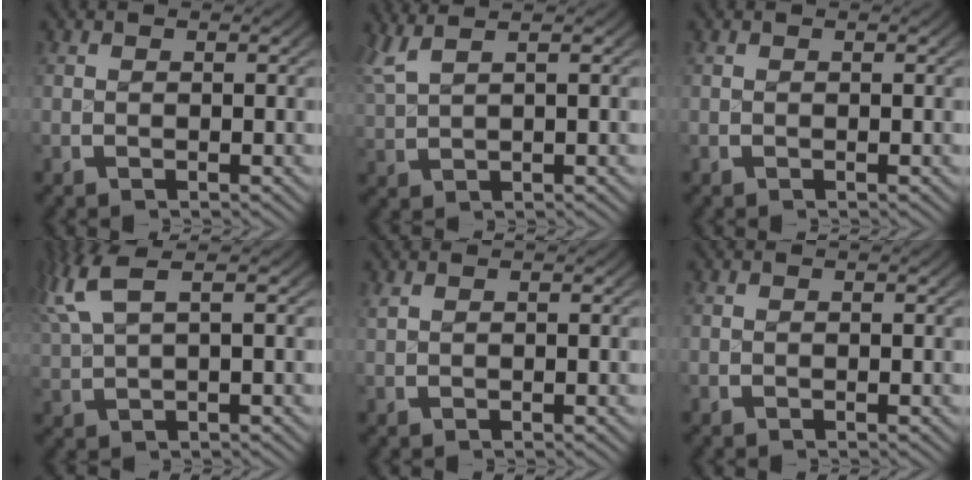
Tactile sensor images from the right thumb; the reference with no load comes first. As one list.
[{"total": 3.0, "force": [2.1, 1.2, 1.8], "torque": [-0.039, 0.006, 0.041]}, {"total": 0.0}, {"total": 4.6, "force": [2.3, 2.5, 3.2], "torque": [-0.077, 0.006, 0.042]}, {"total": 0.8, "force": [0.6, 0.3, 0.4], "torque": [-0.004, 0.004, 0.012]}, {"total": 0.0}]